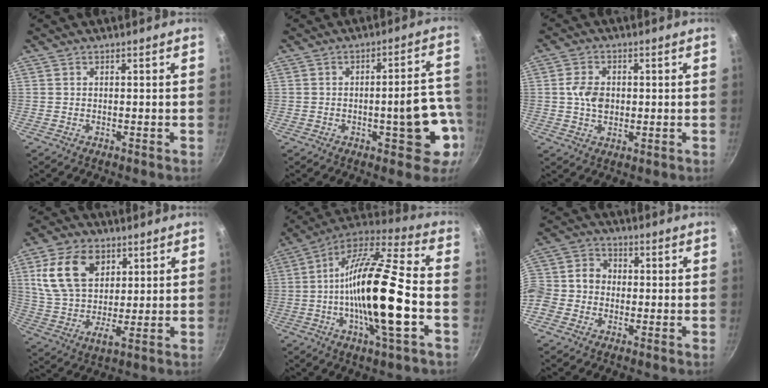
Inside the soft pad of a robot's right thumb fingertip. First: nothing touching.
{"total": 12.1, "force": [-3.5, 4.5, 10.7], "torque": [-0.102, 0.034, -0.042]}
{"total": 5.7, "force": [0.3, 4.1, 4.0], "torque": [-0.066, 0.001, 0.003]}
{"total": 14.6, "force": [5.6, 9.4, 9.6], "torque": [-0.157, -0.009, 0.105]}
{"total": 22.2, "force": [-4.2, 5.1, 21.2], "torque": [-0.373, 0.024, -0.093]}
{"total": 10.9, "force": [-1.7, 9.4, 5.3], "torque": [-0.098, 0.037, -0.052]}